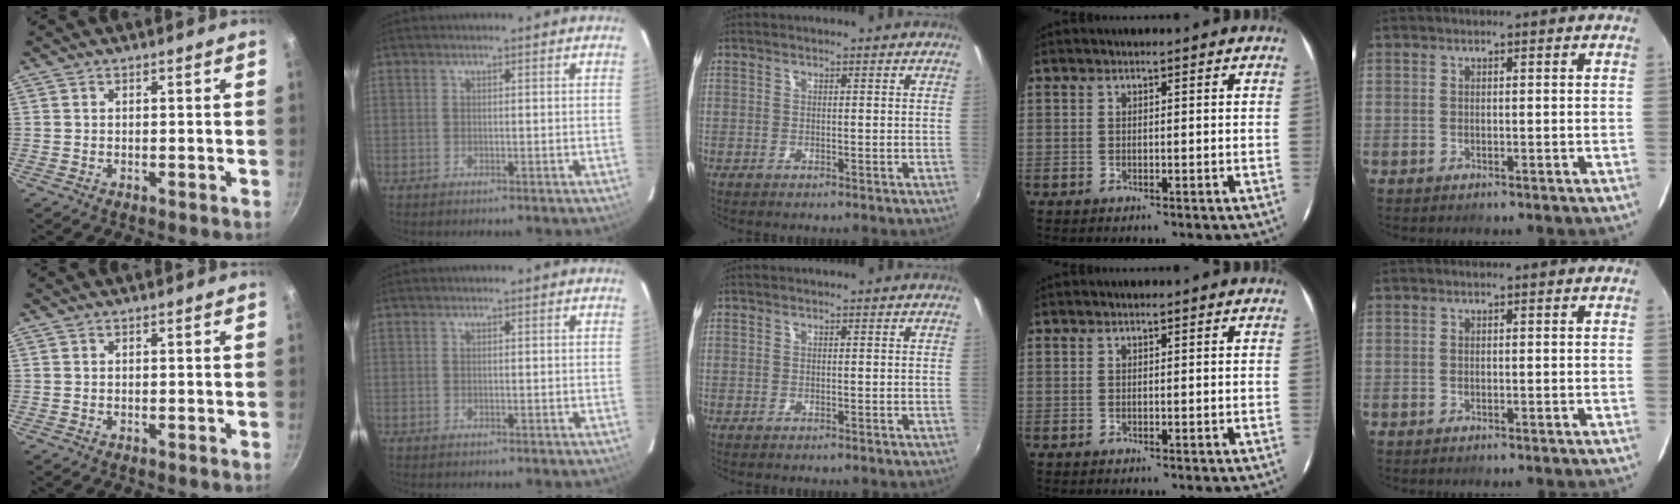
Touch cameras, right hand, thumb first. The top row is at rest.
{}